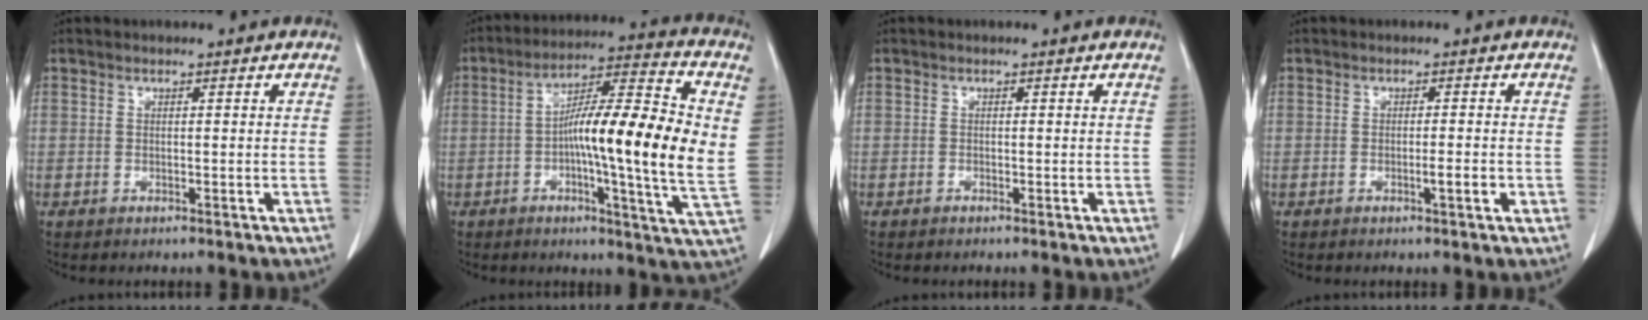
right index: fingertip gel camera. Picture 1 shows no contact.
{"total": 18.6, "force": [0.4, 1.1, 18.5], "torque": [-0.295, 0.012, -0.010]}
{"total": 0.0}
{"total": 2.0, "force": [-0.6, 0.0, 1.9], "torque": [-0.030, -0.002, -0.010]}